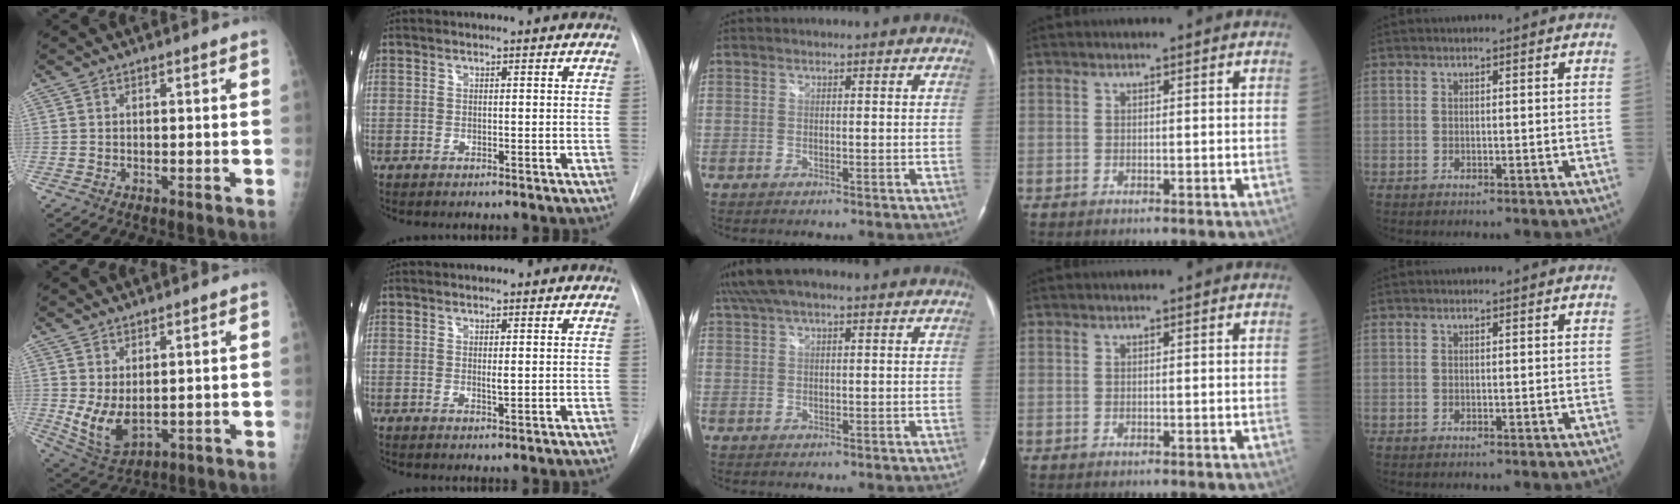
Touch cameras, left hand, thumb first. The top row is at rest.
{"thumb": {"total": 7.7, "force": [0.6, 4.2, 6.4], "torque": [-0.114, -0.016, 0.033]}, "index": {"total": 0.9, "force": [0.2, 0.2, 0.9], "torque": [-0.018, -0.004, 0.004]}, "middle": {"total": 6.8, "force": [4.8, 1.7, 4.5], "torque": [-0.092, 0.046, 0.085]}}